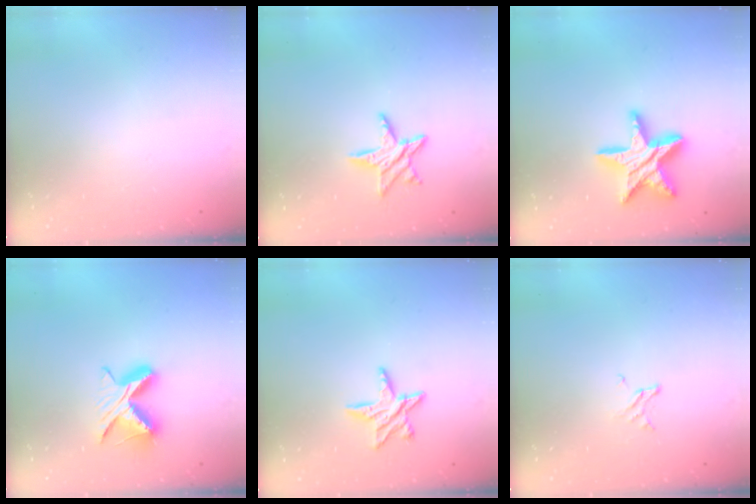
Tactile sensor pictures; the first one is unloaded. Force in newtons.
{"total": 8.2, "press": 8.2, "slide": 0.1}
{"total": 16.6, "press": 16.6, "slide": 1.4}
{"total": 8.6, "press": 8.5, "slide": 1.3}
{"total": 7.2, "press": 7.2, "slide": 0.5}
{"total": 1.6, "press": 1.6, "slide": 0.2}